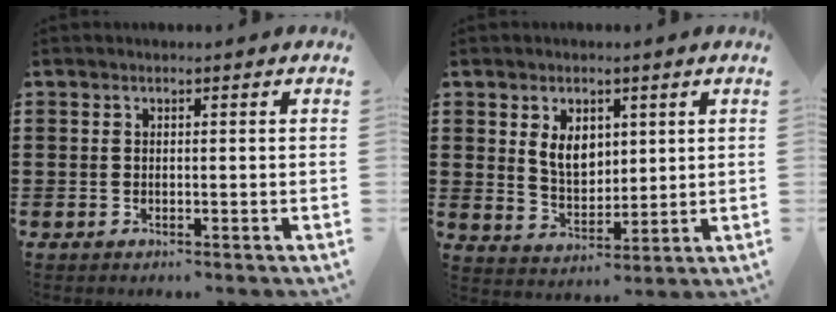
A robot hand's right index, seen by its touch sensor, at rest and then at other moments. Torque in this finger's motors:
{"motor_torque": [0.39, -0.17, 0.22, 0.06]}